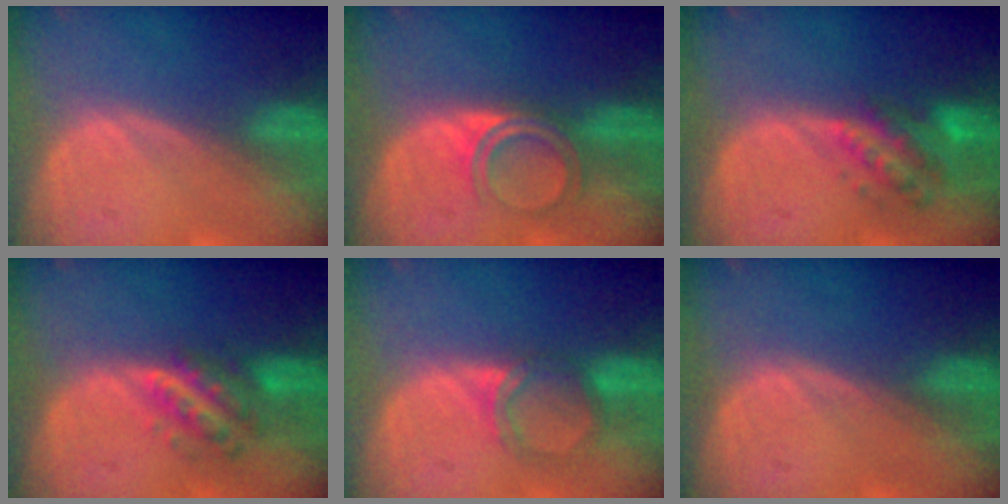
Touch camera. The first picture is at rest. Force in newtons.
{"total": 4.7, "press": 4.0, "slide": 2.5}
{"total": 6.2, "press": 5.7, "slide": 2.3}
{"total": 5.9, "press": 5.5, "slide": 2.2}
{"total": 4.1, "press": 3.8, "slide": 1.6}
{"total": 0.0}